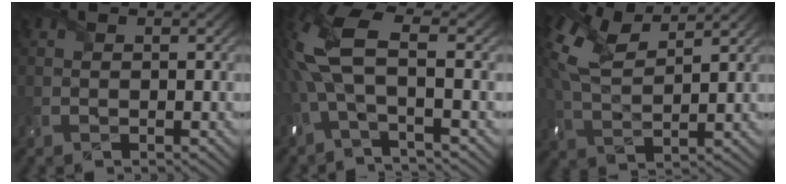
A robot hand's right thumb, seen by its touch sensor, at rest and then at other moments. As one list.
[{"total": 9.7, "force": [-0.1, 3.4, 9.0], "torque": [-0.226, 0.008, -0.023]}, {"total": 9.0, "force": [4.9, 3.8, 6.5], "torque": [-0.171, 0.020, 0.095]}]